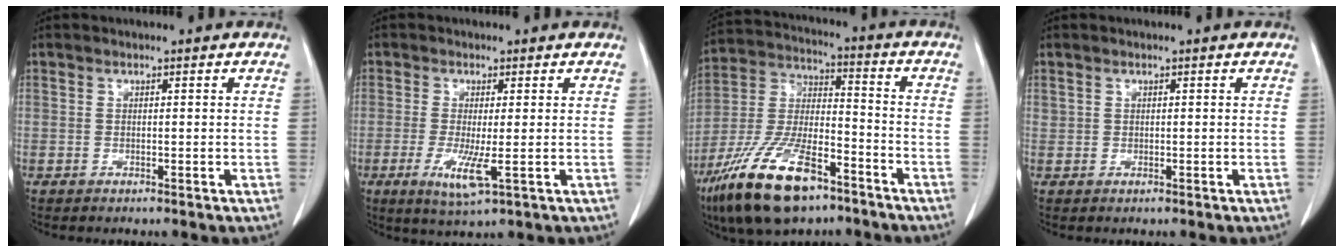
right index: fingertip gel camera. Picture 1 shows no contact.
{"total": 5.9, "force": [-1.6, 1.1, 5.6], "torque": [-0.109, -0.016, -0.022]}
{"total": 19.0, "force": [-11.8, 6.6, 13.3], "torque": [-0.296, -0.016, -0.219]}
{"total": 1.2, "force": [0.4, 1.1, 0.4], "torque": [-0.013, 0.012, 0.013]}